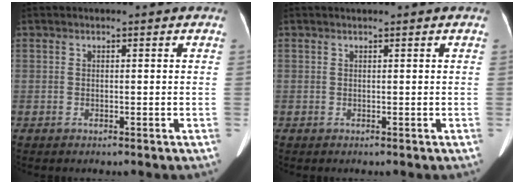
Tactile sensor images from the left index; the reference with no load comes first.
{"total": 0.0}